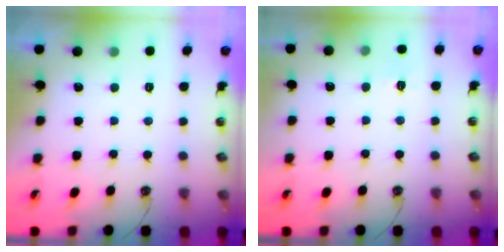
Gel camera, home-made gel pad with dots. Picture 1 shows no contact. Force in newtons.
{"total": 6.1, "press": 6.1, "slide": 0.7}